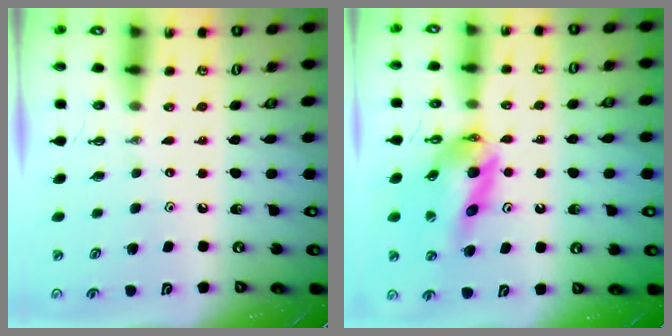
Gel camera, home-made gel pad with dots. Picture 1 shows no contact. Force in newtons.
{"total": 13.9, "press": 13.8, "slide": 1.9}